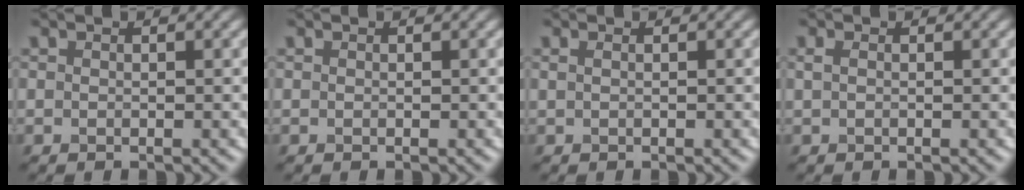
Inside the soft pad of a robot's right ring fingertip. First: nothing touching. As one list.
[{"total": 0.0}, {"total": 0.7, "force": [0.3, 0.3, 0.5], "torque": [-0.012, -0.001, 0.002]}, {"total": 0.7, "force": [0.2, 0.4, 0.5], "torque": [-0.015, -0.001, 0.004]}]